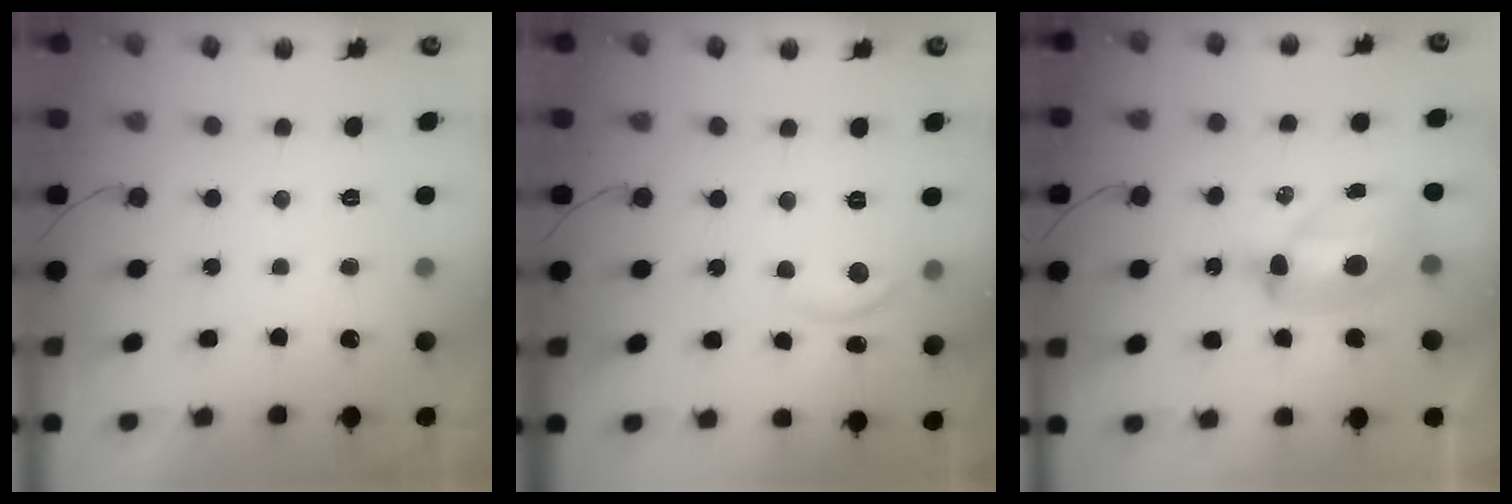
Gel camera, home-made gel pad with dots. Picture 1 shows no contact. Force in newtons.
{"total": 8.3, "press": 8.3, "slide": 0.5}
{"total": 11.3, "press": 11.2, "slide": 1.1}